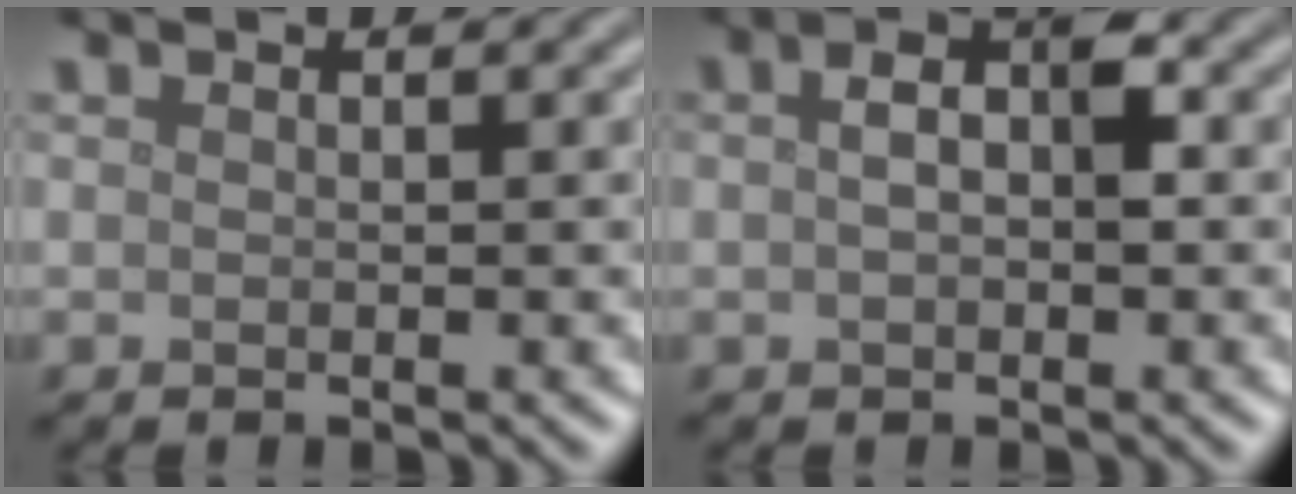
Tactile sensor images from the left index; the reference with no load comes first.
{"total": 3.4, "force": [0.4, 1.7, 3.0], "torque": [-0.054, 0.007, 0.002]}